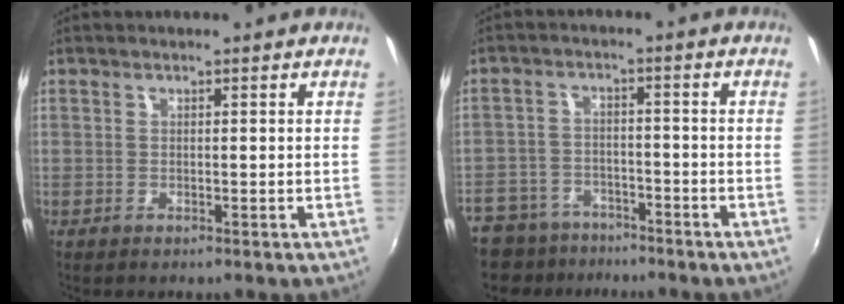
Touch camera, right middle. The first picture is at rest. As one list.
[{"total": 15.2, "force": [-11.1, 9.1, 4.9], "torque": [-0.160, -0.003, -0.175]}]